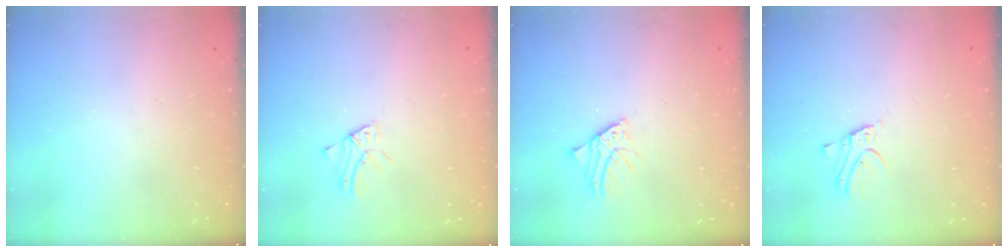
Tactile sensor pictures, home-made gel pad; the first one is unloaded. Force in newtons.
{"total": 1.6, "press": 1.6, "slide": 0.1}
{"total": 2.6, "press": 2.6, "slide": 0.3}
{"total": 2.7, "press": 2.7, "slide": 0.1}